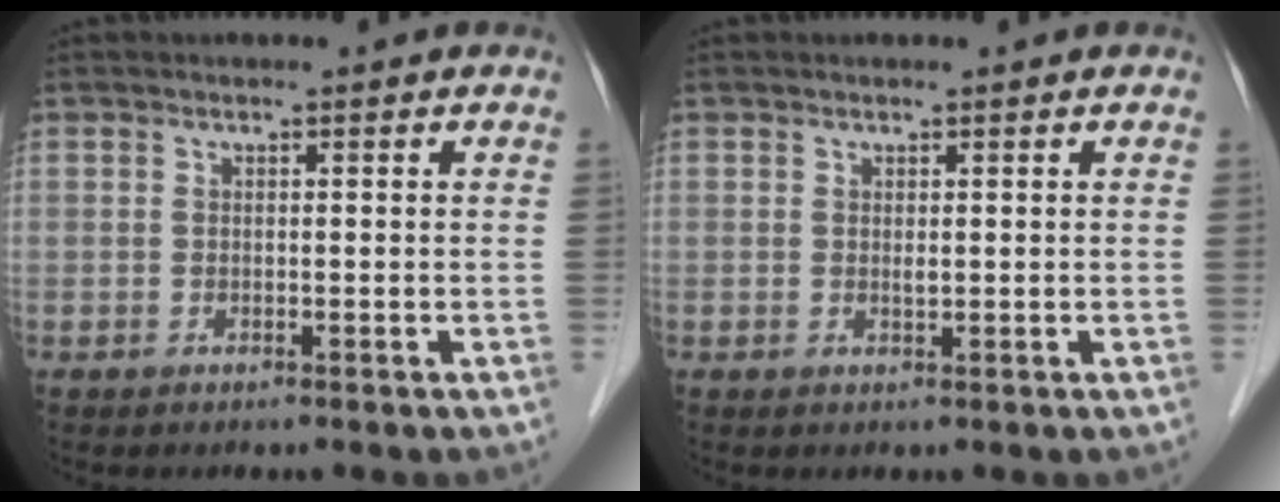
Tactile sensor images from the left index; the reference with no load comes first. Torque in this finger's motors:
{"motor_torque": [-0.05, 0.02, 0.04, 0.02]}